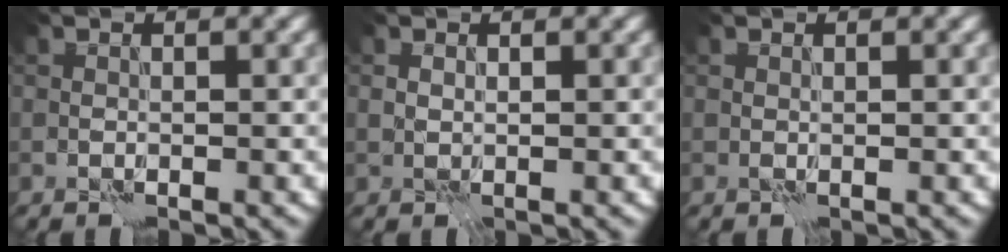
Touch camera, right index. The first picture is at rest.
{"total": 0.5, "force": [0.1, 0.4, 0.3], "torque": [-0.008, 0.000, 0.004]}
{"total": 0.0}